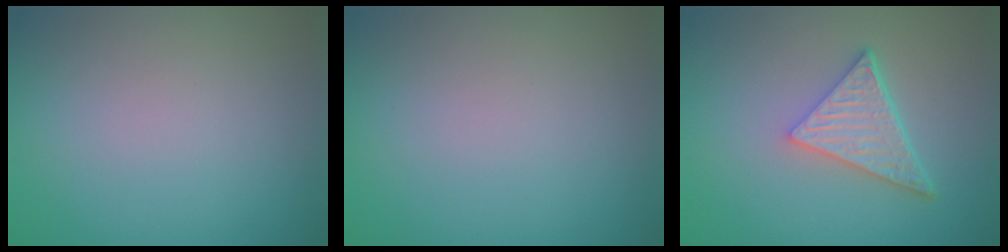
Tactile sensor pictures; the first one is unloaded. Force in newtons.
{"total": 0.0}
{"total": 5.0, "press": 3.6, "slide": 3.5}